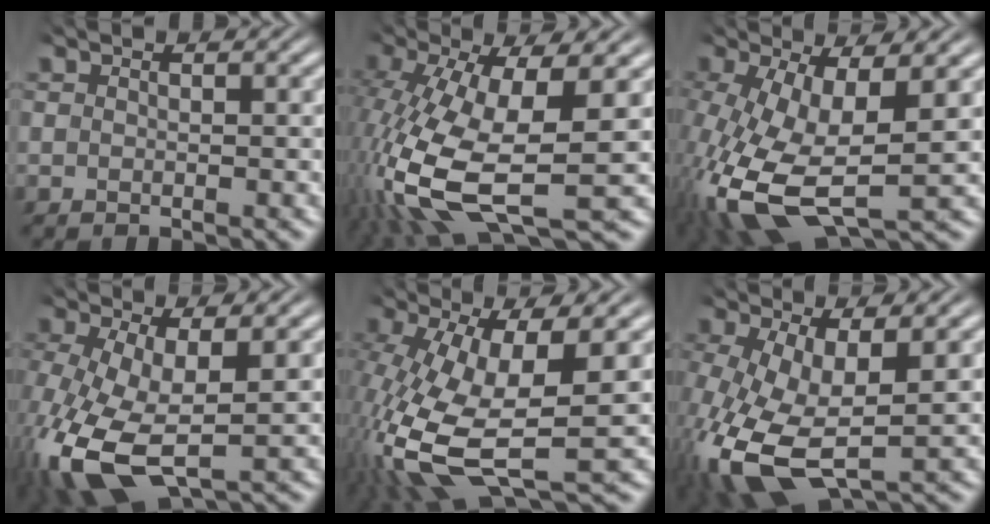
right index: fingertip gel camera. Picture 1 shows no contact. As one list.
[{"total": 11.1, "force": [-3.3, 5.8, 8.8], "torque": [-0.197, -0.069, -0.012]}, {"total": 10.8, "force": [-3.4, 6.3, 8.1], "torque": [-0.179, -0.056, -0.021]}, {"total": 8.7, "force": [-3.0, 5.2, 6.4], "torque": [-0.165, -0.056, -0.016]}, {"total": 10.4, "force": [-2.3, 5.4, 8.6], "torque": [-0.177, -0.054, -0.003]}, {"total": 9.9, "force": [-3.8, 5.9, 7.0], "torque": [-0.175, -0.066, -0.024]}]